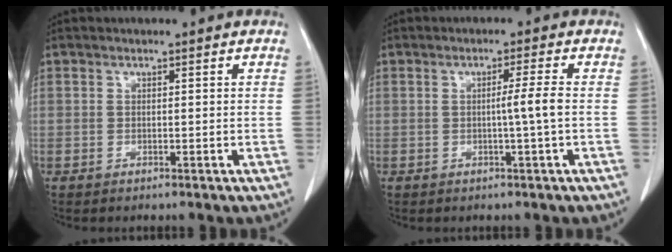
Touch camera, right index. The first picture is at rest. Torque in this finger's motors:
{"motor_torque": [0.52, -0.04, 0.07, 0.03]}